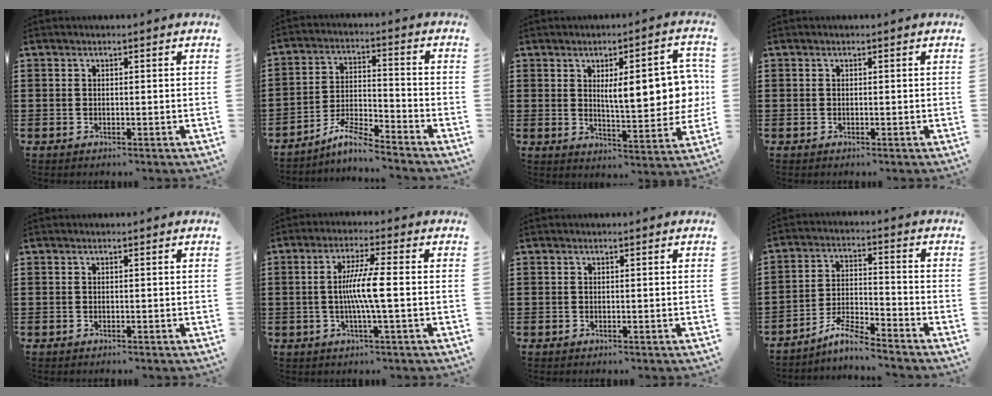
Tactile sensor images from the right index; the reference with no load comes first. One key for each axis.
{"total": 6.2, "fx": -5.5, "fy": 0.4, "fz": 2.8, "tx": -0.062, "ty": -0.003, "tz": -0.108}
{"total": 11.1, "fx": 1.8, "fy": 3.7, "fz": 10.3, "tx": -0.140, "ty": -0.006, "tz": 0.022}
{"total": 0.0}
{"total": 0.0}
{"total": 6.3, "fx": -0.6, "fy": 0.0, "fz": 6.3, "tx": -0.119, "ty": -0.007, "tz": -0.017}
{"total": 0.0}
{"total": 5.9, "fx": -5.3, "fy": 0.3, "fz": 2.7, "tx": -0.067, "ty": -0.006, "tz": -0.106}